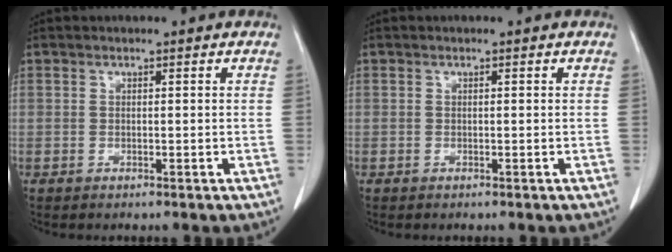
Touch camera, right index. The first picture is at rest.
{"total": 0.0}